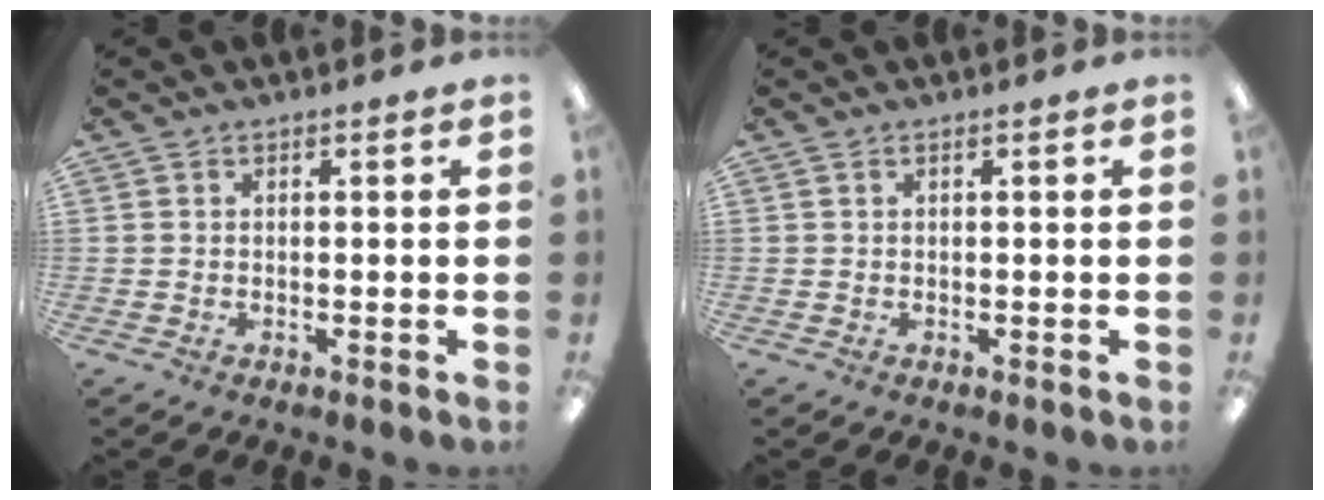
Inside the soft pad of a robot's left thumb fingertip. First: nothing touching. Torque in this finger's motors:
{"motor_torque": [-0.01, 0.01, 0.00, 0.00, 0.00]}